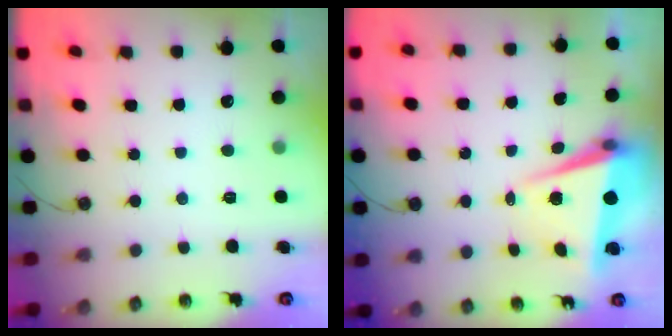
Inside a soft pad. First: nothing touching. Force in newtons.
{"total": 5.7, "press": 5.3, "slide": 2.0}